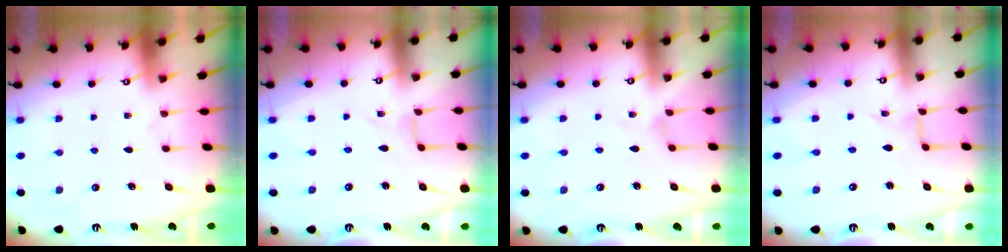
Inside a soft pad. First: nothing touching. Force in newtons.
{"total": 0.0}
{"total": 0.0}
{"total": 0.6, "press": 0.5, "slide": 0.2}